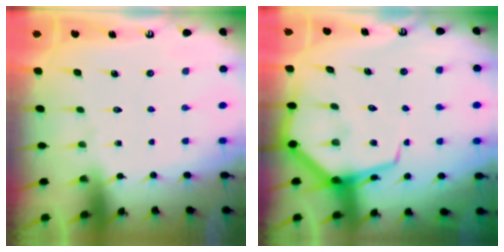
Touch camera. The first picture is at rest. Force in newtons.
{"total": 8.8, "press": 8.8, "slide": 1.0}